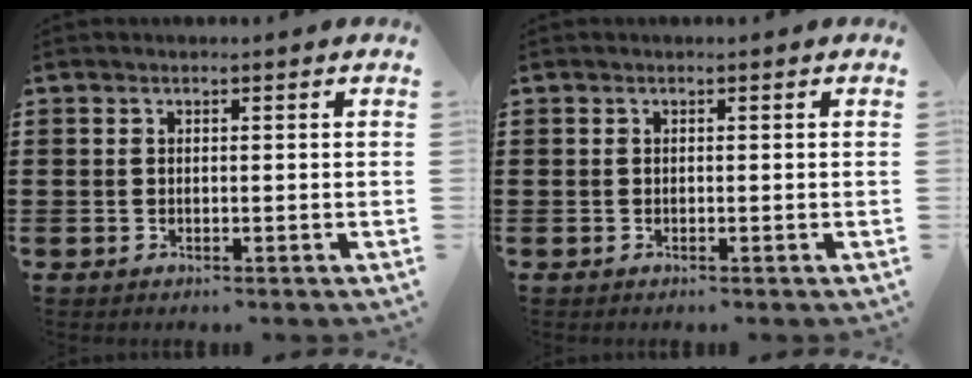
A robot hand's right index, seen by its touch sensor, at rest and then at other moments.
{"total": 0.0}